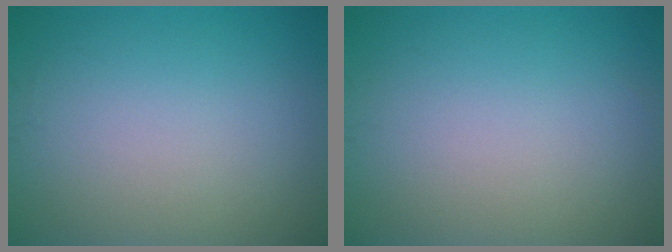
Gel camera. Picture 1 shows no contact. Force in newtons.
{"total": 0.0}